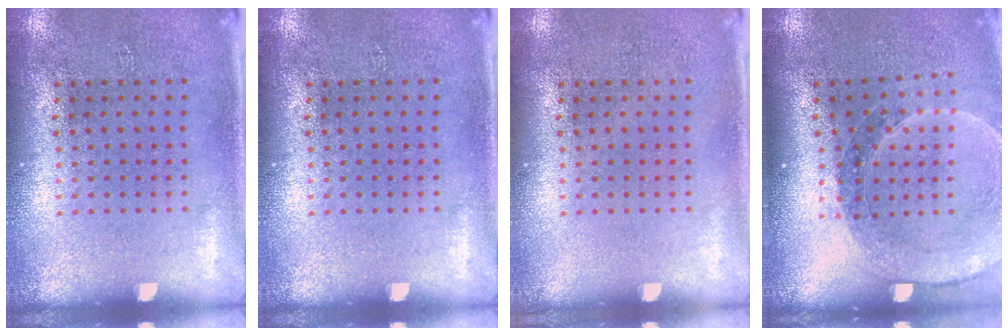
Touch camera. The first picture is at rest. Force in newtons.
{"total": 0.0}
{"total": 0.0}
{"total": 1.5, "press": 1.5, "slide": 0.1}